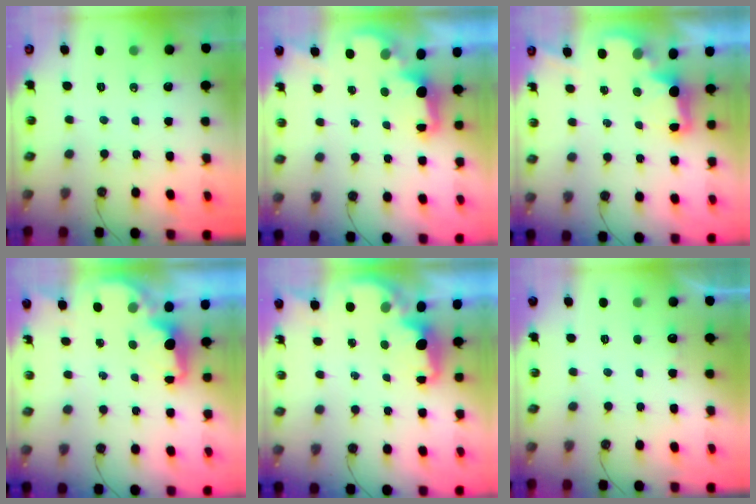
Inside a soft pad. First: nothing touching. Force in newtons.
{"total": 2.3, "press": 2.2, "slide": 0.8}
{"total": 3.0, "press": 2.9, "slide": 0.6}
{"total": 2.2, "press": 2.1, "slide": 0.6}
{"total": 2.0, "press": 1.9, "slide": 0.7}
{"total": 1.2, "press": 1.0, "slide": 0.7}